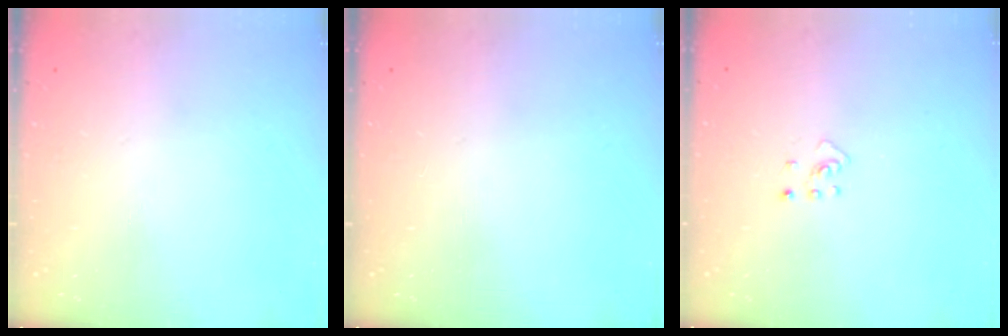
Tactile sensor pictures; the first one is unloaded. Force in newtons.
{"total": 0.0}
{"total": 2.7, "press": 2.7, "slide": 0.5}